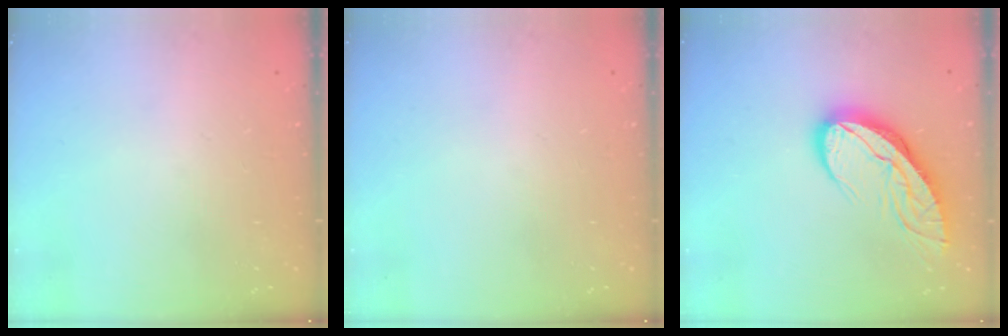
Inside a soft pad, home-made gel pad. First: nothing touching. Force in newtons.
{"total": 0.0}
{"total": 11.7, "press": 11.6, "slide": 1.2}